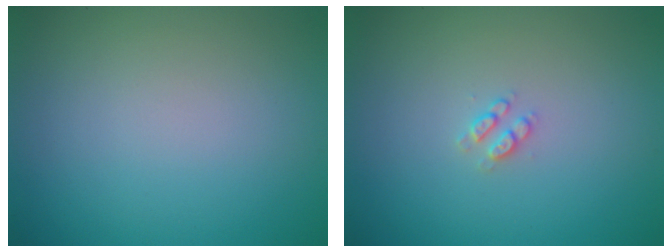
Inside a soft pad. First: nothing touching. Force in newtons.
{"total": 1.2, "press": 1.1, "slide": 0.3}